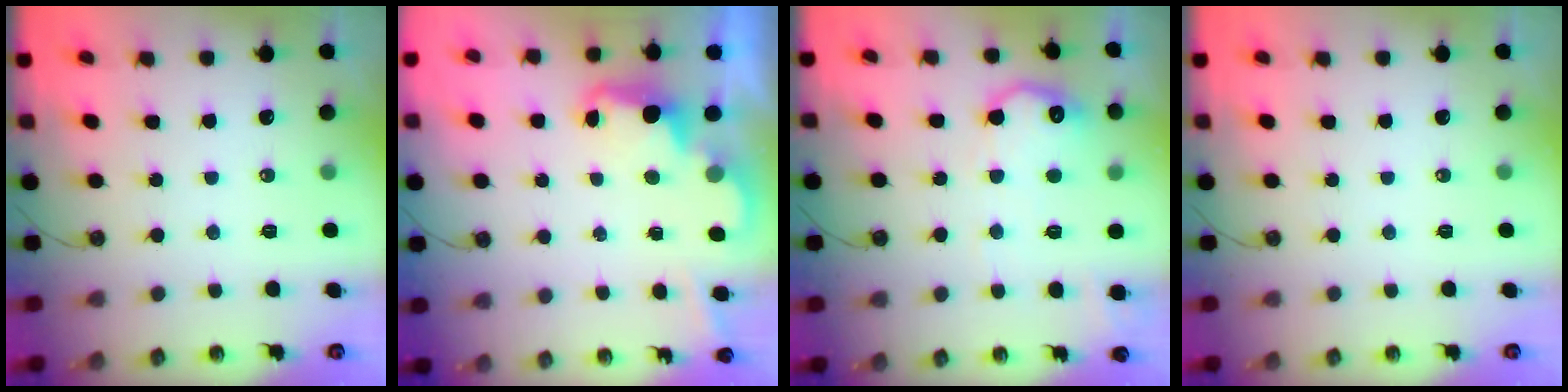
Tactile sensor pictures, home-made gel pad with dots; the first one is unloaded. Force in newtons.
{"total": 2.5, "press": 2.4, "slide": 0.6}
{"total": 12.0, "press": 12.0, "slide": 0.5}
{"total": 0.0}